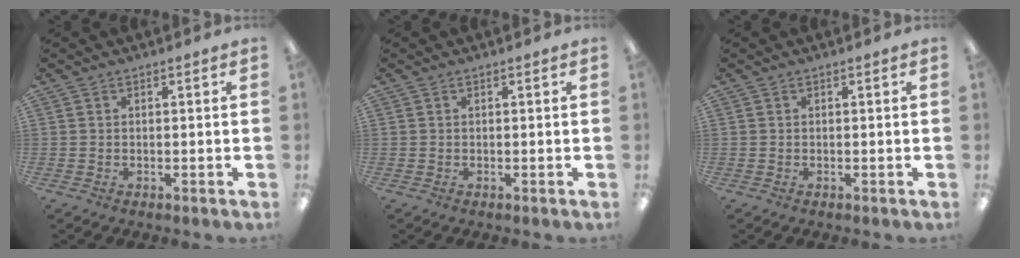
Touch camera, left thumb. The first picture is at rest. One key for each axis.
{"total": 0.0}
{"total": 0.0}